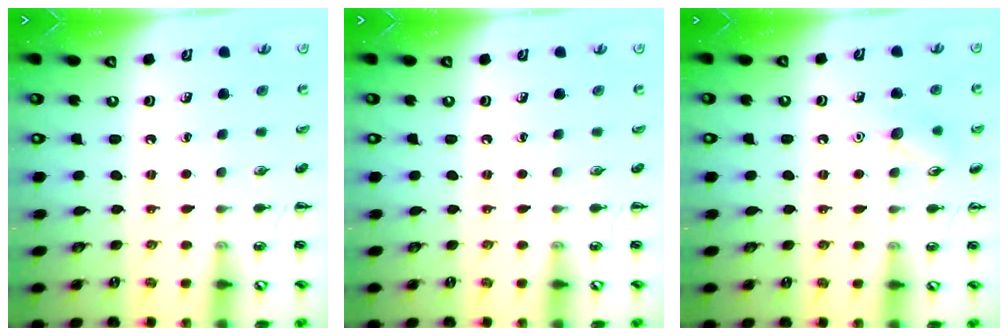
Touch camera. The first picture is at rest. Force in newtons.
{"total": 0.0}
{"total": 8.5, "press": 8.4, "slide": 1.7}